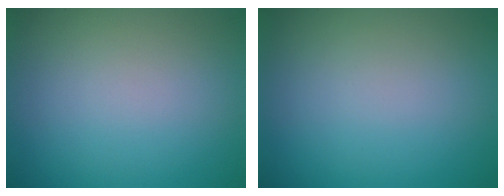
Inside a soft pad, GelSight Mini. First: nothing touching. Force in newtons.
{"total": 0.0}